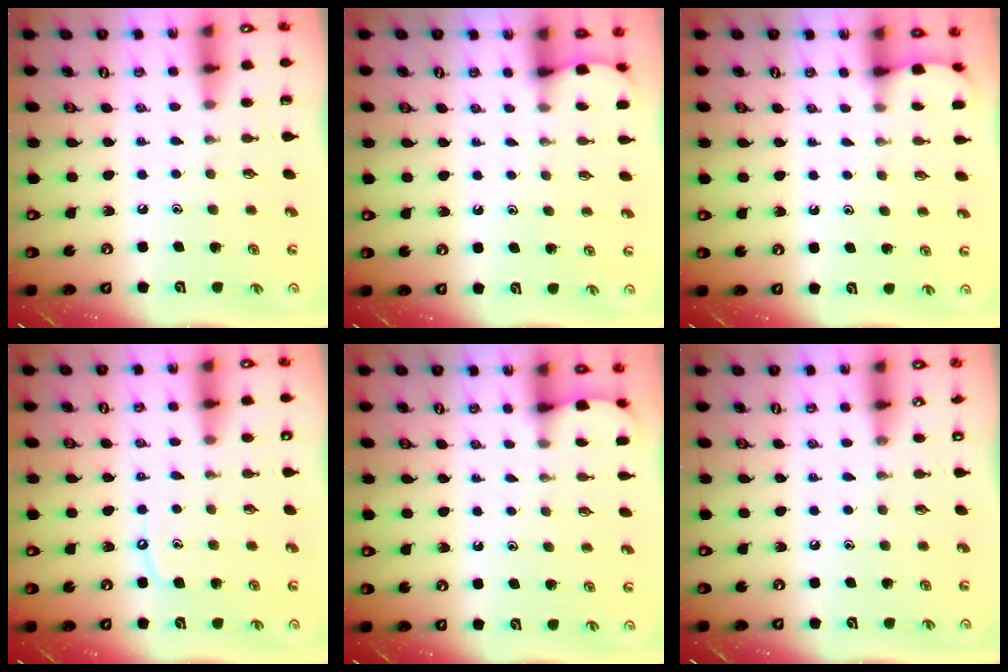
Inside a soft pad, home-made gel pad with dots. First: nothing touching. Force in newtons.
{"total": 1.7, "press": 1.6, "slide": 0.2}
{"total": 1.8, "press": 1.8, "slide": 0.2}
{"total": 6.0, "press": 5.9, "slide": 0.8}
{"total": 1.8, "press": 1.8, "slide": 0.2}
{"total": 0.0}